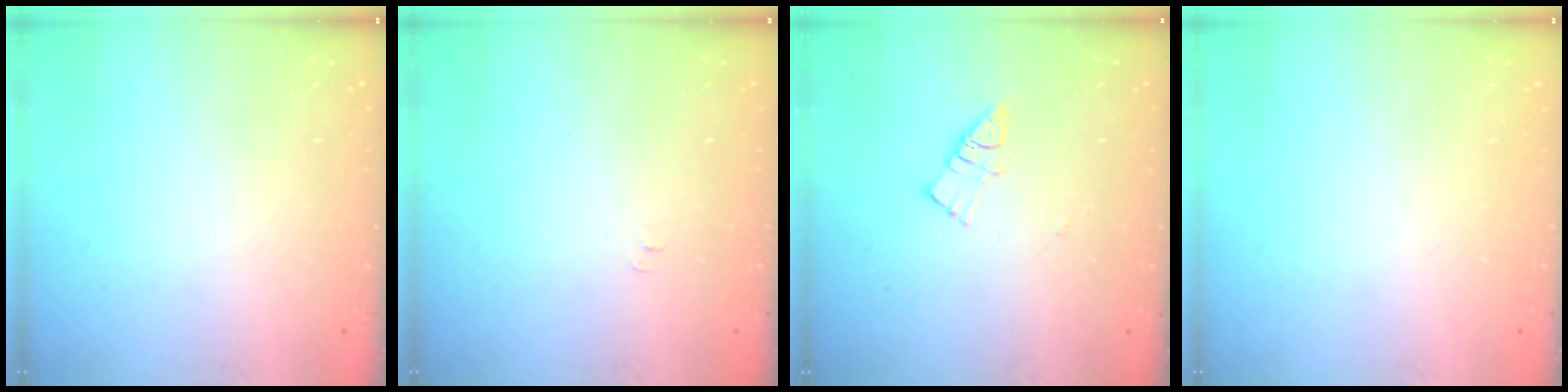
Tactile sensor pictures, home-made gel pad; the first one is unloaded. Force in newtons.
{"total": 3.7, "press": 3.7, "slide": 0.5}
{"total": 8.1, "press": 8.0, "slide": 0.5}
{"total": 0.0}